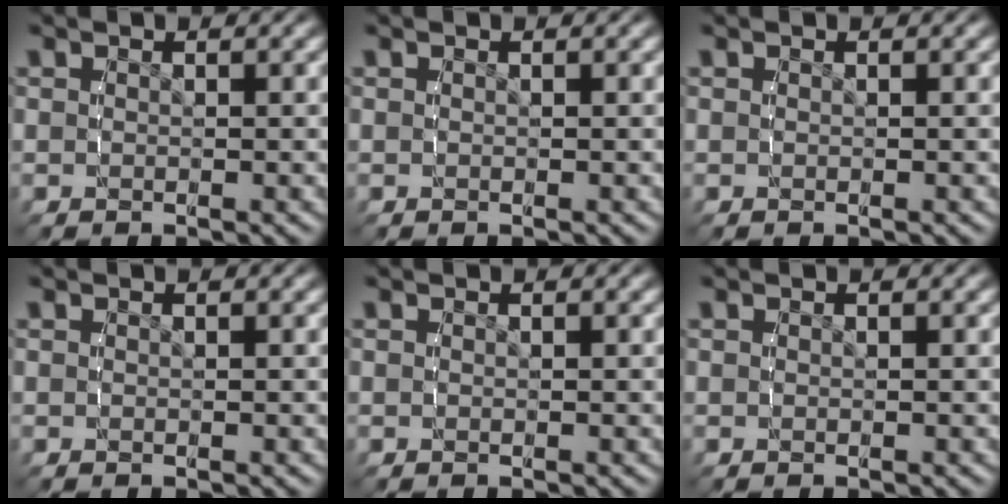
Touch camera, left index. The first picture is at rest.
{"total": 0.0}
{"total": 0.0}
{"total": 0.0}
{"total": 0.0}
{"total": 0.0}